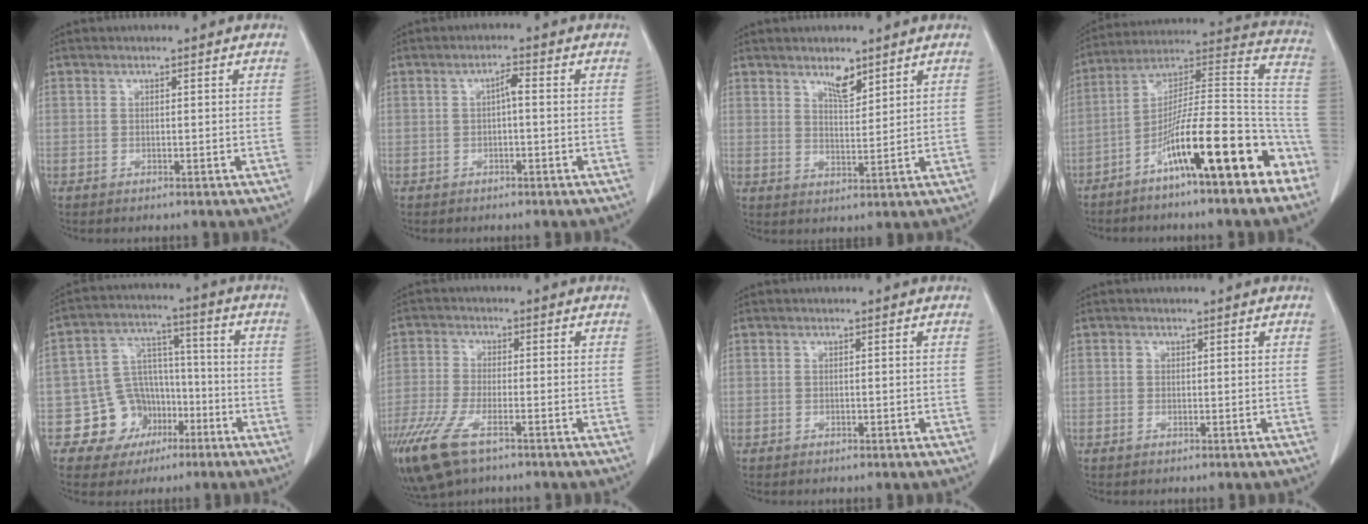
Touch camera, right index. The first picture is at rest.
{"total": 1.9, "force": [-0.1, 0.4, 1.9], "torque": [-0.031, 0.005, -0.002]}
{"total": 3.8, "force": [2.9, 1.2, 2.1], "torque": [-0.038, -0.005, 0.052]}
{"total": 19.7, "force": [-10.6, 2.9, 16.3], "torque": [-0.226, 0.047, -0.170]}
{"total": 9.9, "force": [-4.3, 8.7, 2.1], "torque": [-0.023, 0.044, -0.058]}
{"total": 10.5, "force": [-6.6, 3.6, 7.4], "torque": [-0.156, -0.021, -0.120]}
{"total": 0.0}
{"total": 0.6, "force": [0.0, 0.5, 0.3], "torque": [-0.007, 0.000, 0.000]}